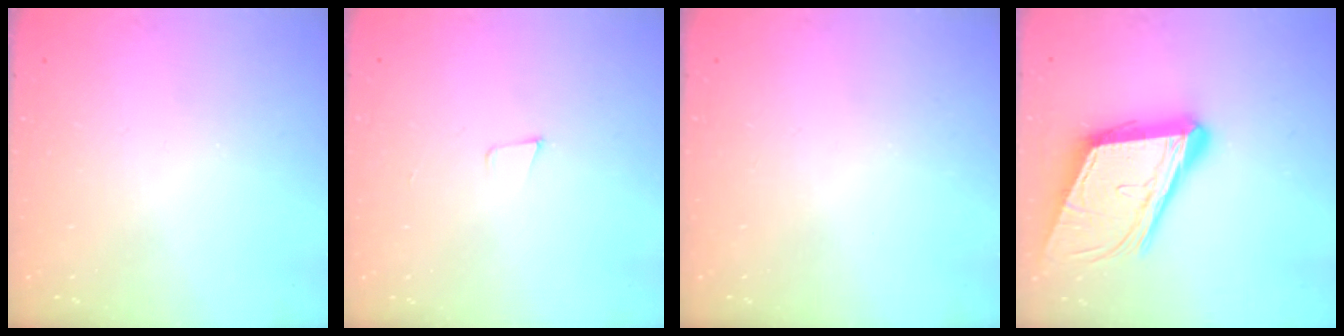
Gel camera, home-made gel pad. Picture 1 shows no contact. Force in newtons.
{"total": 3.4, "press": 2.1, "slide": 2.7}
{"total": 0.0}
{"total": 18.6, "press": 18.2, "slide": 3.8}